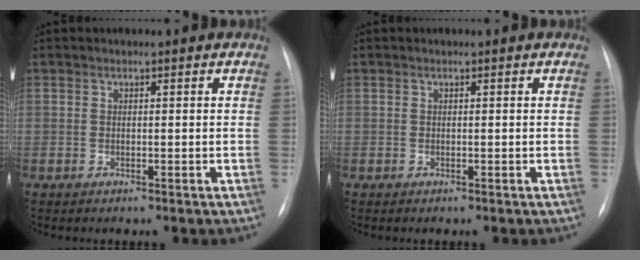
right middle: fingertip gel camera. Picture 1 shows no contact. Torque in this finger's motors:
{"motor_torque": [-0.02, -0.01, 0.00, 0.00]}